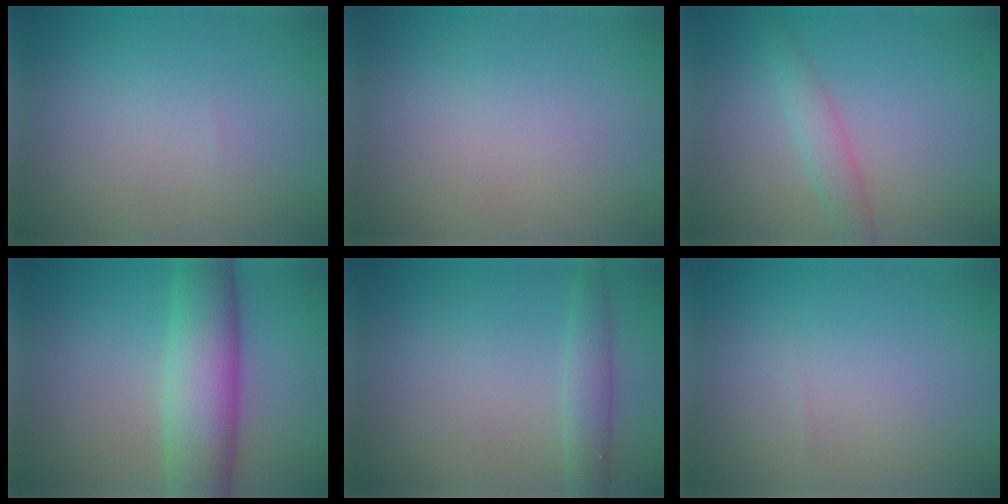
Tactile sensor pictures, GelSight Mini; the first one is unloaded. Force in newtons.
{"total": 0.0}
{"total": 2.1, "press": 2.1, "slide": 0.1}
{"total": 8.4, "press": 8.4, "slide": 0.2}
{"total": 2.4, "press": 2.4, "slide": 0.1}
{"total": 0.0}